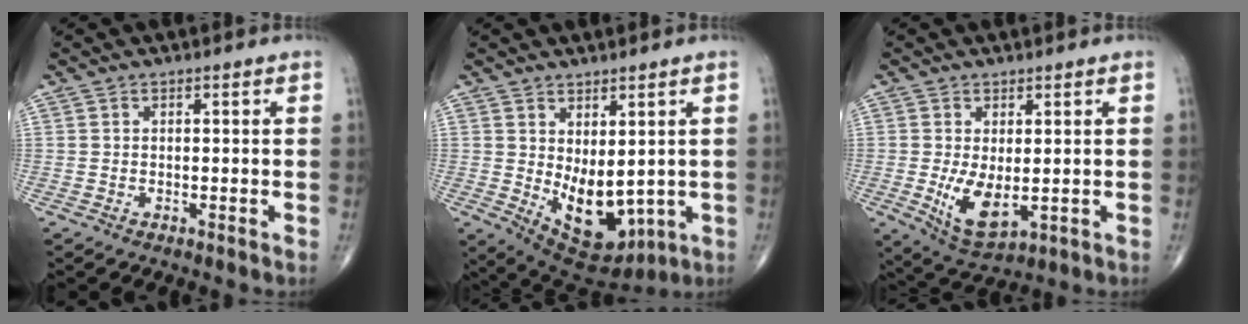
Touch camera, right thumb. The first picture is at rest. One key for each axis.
{"total": 11.8, "fx": -0.3, "fy": 6.4, "fz": 9.8, "tx": -0.123, "ty": -0.020, "tz": 0.028}
{"total": 7.4, "fx": -0.6, "fy": 3.6, "fz": 6.4, "tx": -0.109, "ty": -0.022, "tz": 0.004}